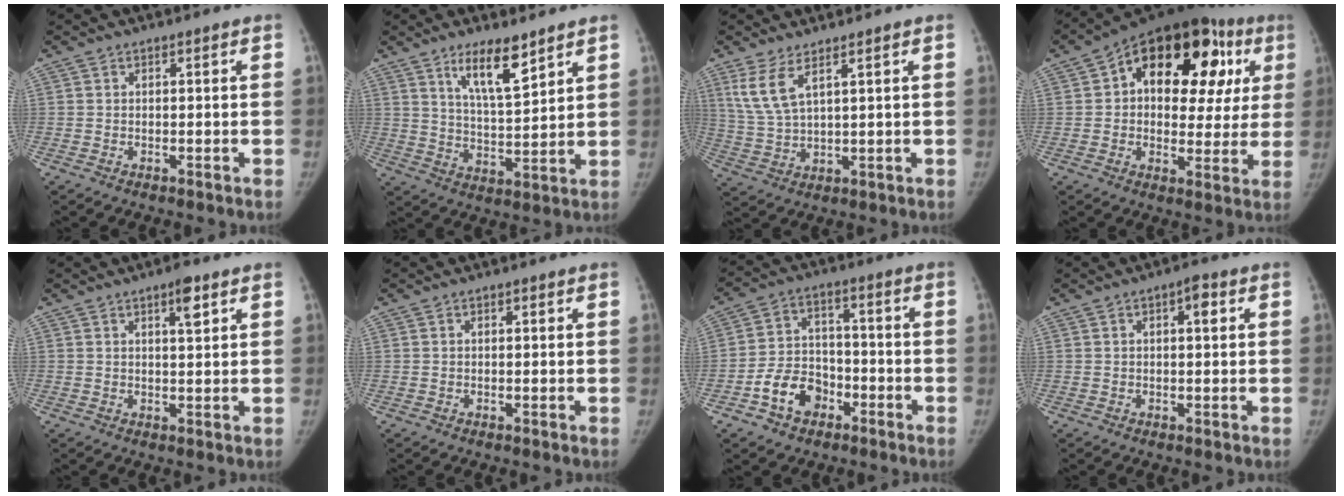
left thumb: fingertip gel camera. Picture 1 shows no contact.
{"total": 9.6, "force": [6.3, 2.5, 6.8], "torque": [-0.102, -0.048, 0.116]}
{"total": 6.8, "force": [3.9, 2.0, 5.2], "torque": [-0.115, -0.019, 0.092]}
{"total": 25.0, "force": [7.8, 14.8, 18.6], "torque": [-0.210, 0.040, 0.109]}
{"total": 3.9, "force": [2.1, 1.0, 3.1], "torque": [-0.041, -0.010, 0.031]}
{"total": 1.0, "force": [0.3, 0.5, 0.8], "torque": [-0.012, 0.002, 0.004]}
{"total": 9.3, "force": [-4.6, 6.8, 4.4], "torque": [-0.053, 0.036, -0.081]}
{"total": 3.4, "force": [1.1, 1.4, 2.9], "torque": [-0.036, 0.005, 0.012]}